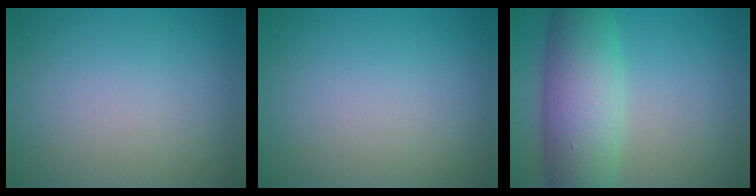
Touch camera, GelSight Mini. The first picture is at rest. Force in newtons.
{"total": 0.0}
{"total": 8.7, "press": 8.7, "slide": 0.3}